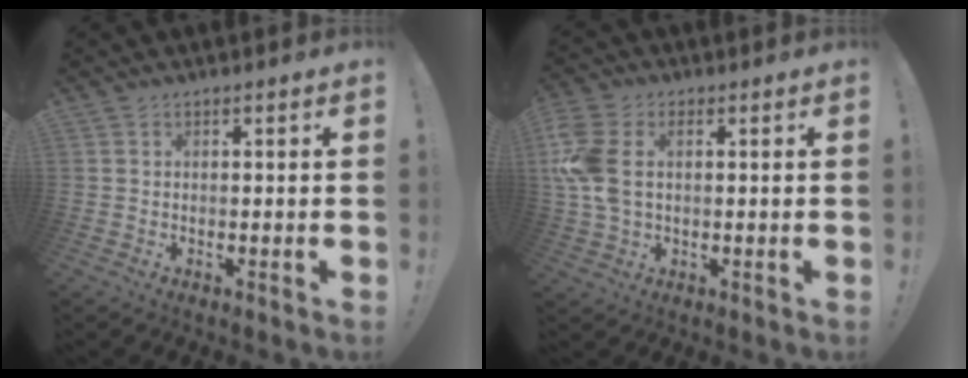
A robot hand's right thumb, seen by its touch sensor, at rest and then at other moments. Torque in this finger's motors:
{"motor_torque": [1.20, 1.93, 1.20, 0.04, 0.15]}